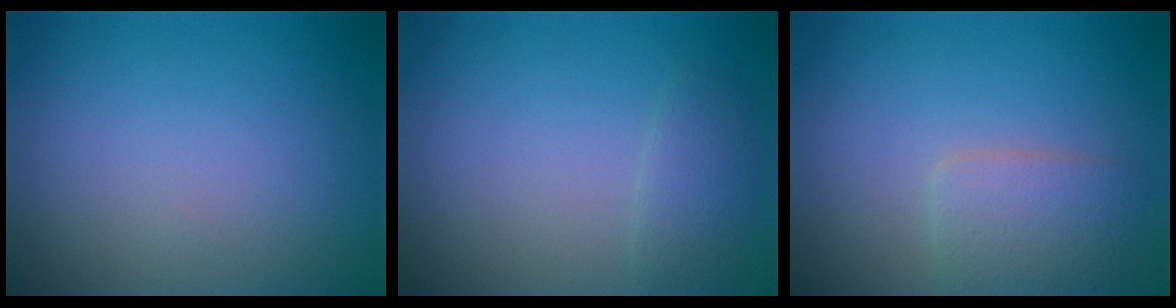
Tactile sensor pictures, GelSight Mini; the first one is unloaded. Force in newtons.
{"total": 1.5, "press": 1.5, "slide": 0.1}
{"total": 2.8, "press": 2.8, "slide": 0.0}